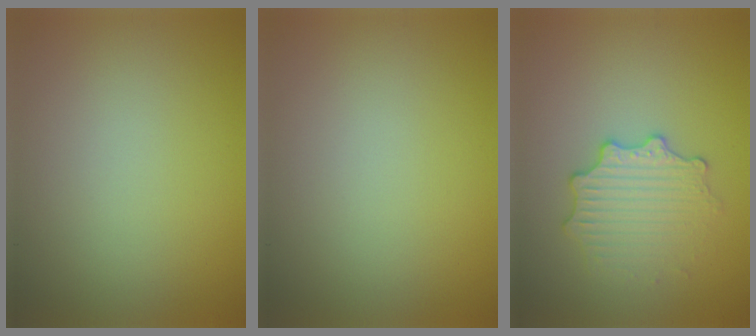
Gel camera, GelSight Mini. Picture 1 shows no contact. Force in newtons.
{"total": 0.0}
{"total": 2.9, "press": 2.8, "slide": 0.9}